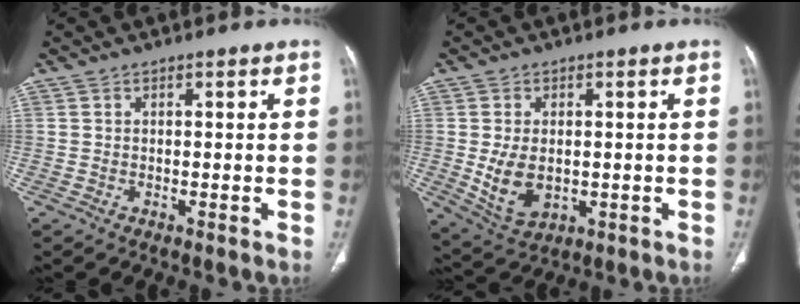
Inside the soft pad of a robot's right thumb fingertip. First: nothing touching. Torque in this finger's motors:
{"motor_torque": [-0.22, 0.74, 1.00, 0.21, 0.27]}